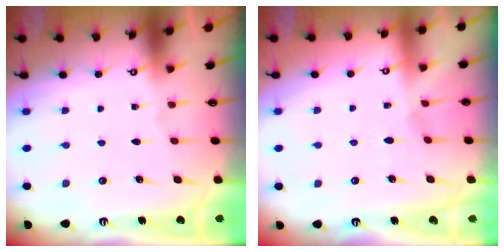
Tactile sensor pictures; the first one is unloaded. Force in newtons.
{"total": 2.5, "press": 2.4, "slide": 0.5}